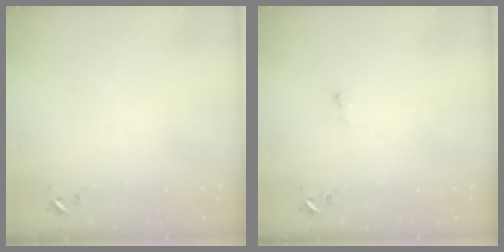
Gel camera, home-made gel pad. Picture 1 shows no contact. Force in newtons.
{"total": 2.6, "press": 2.6, "slide": 0.2}